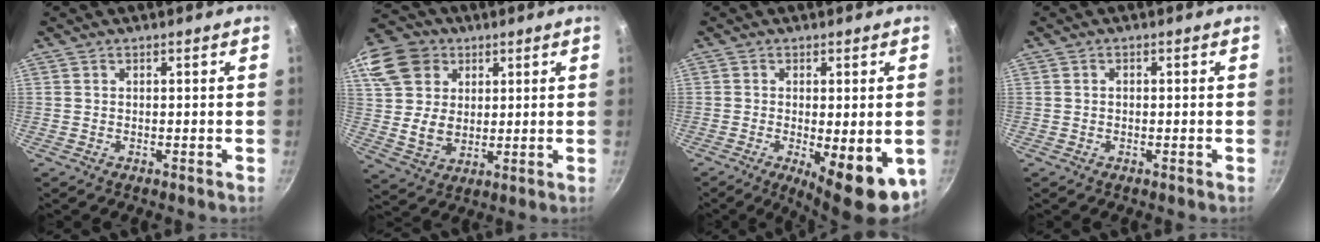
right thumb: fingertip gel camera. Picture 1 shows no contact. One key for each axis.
{"total": 20.6, "fx": 9.0, "fy": 15.9, "fz": 9.6, "tx": -0.219, "ty": 0.013, "tz": 0.170}
{"total": 12.4, "fx": -3.6, "fy": 4.0, "fz": 11.2, "tx": -0.136, "ty": -0.012, "tz": -0.037}
{"total": 0.8, "fx": 0.0, "fy": 0.5, "fz": 0.5, "tx": -0.008, "ty": 0.004, "tz": -0.001}